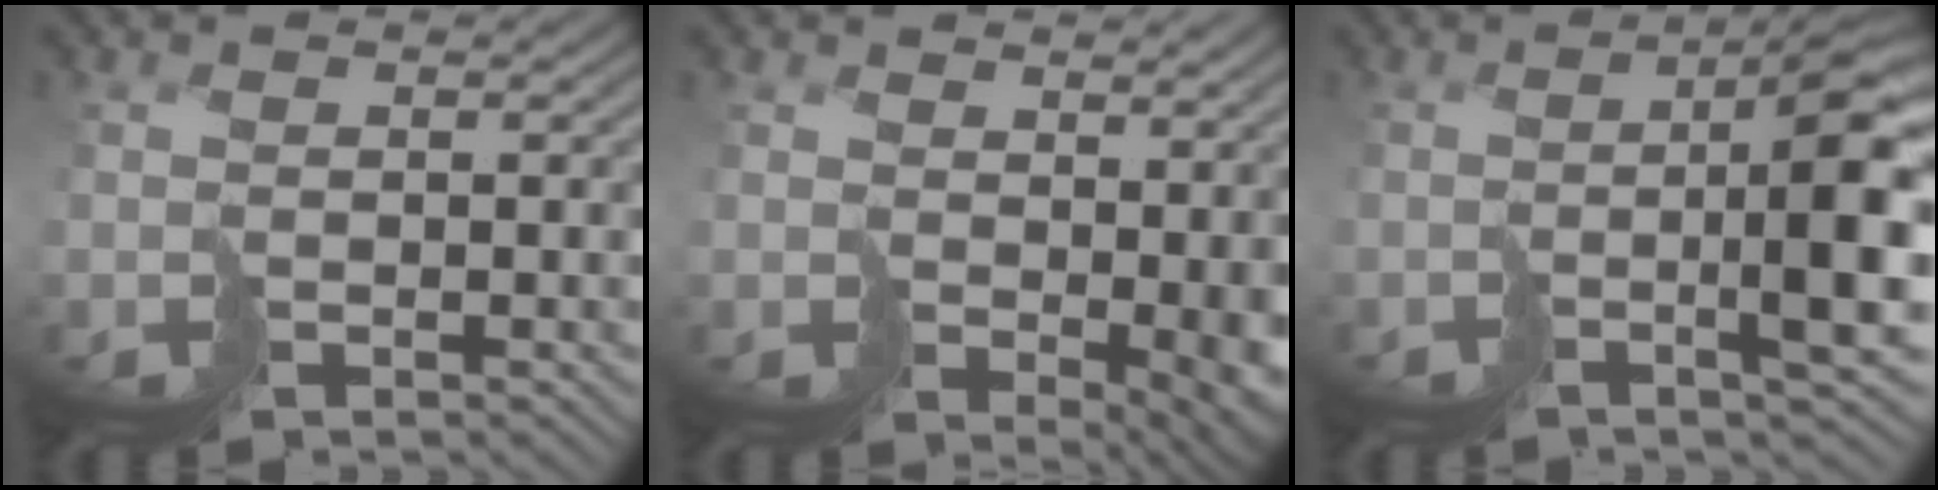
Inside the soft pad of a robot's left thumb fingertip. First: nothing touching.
{"total": 6.7, "force": [1.4, 3.1, 5.7], "torque": [-0.086, -0.011, 0.034]}
{"total": 10.8, "force": [-2.0, 2.2, 10.4], "torque": [-0.161, -0.004, -0.038]}